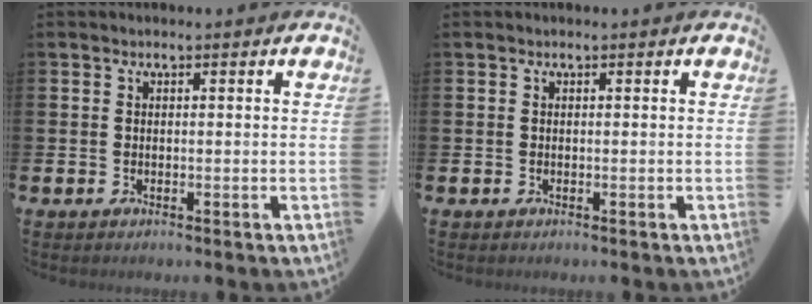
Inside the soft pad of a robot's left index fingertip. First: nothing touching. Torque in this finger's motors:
{"motor_torque": [0.00, 0.00, 0.00, 0.00]}